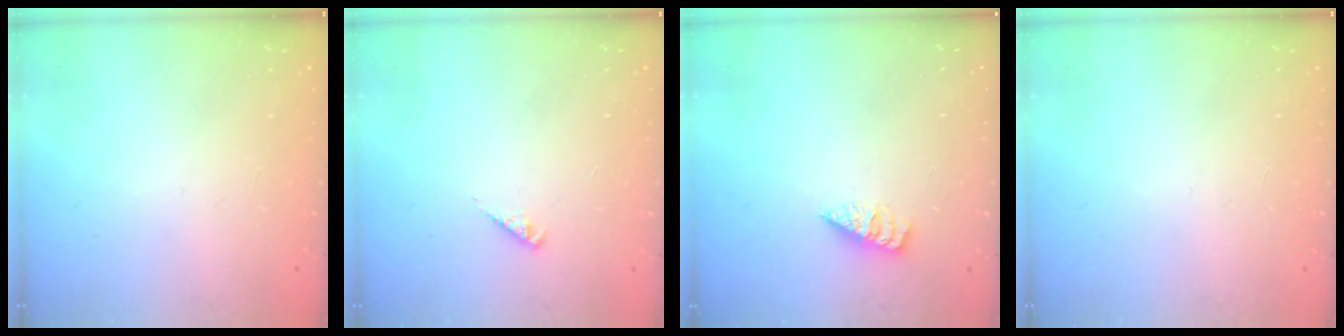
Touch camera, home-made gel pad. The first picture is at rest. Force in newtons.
{"total": 1.8, "press": 1.7, "slide": 0.4}
{"total": 2.1, "press": 2.0, "slide": 0.3}
{"total": 0.0}